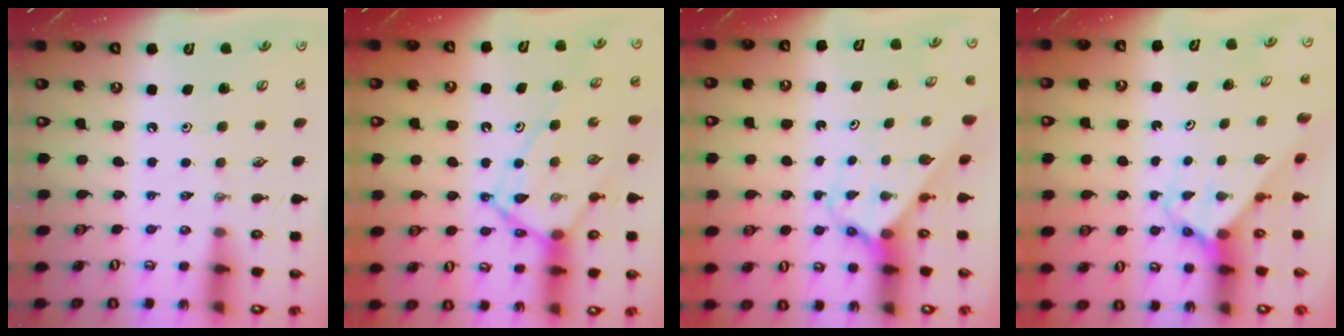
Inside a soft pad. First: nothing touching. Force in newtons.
{"total": 11.7, "press": 11.6, "slide": 1.1}
{"total": 2.2, "press": 2.2, "slide": 0.1}
{"total": 3.7, "press": 3.7, "slide": 0.1}